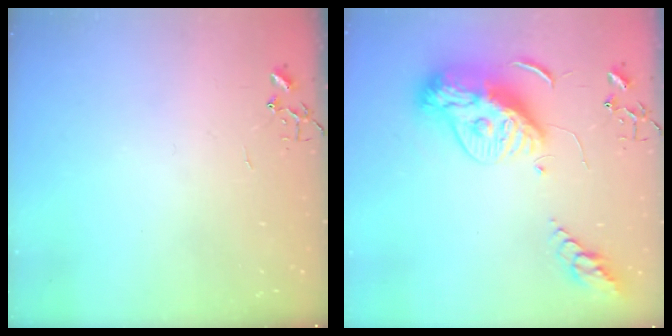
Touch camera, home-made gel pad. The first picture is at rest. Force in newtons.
{"total": 15.4, "press": 15.3, "slide": 1.4}